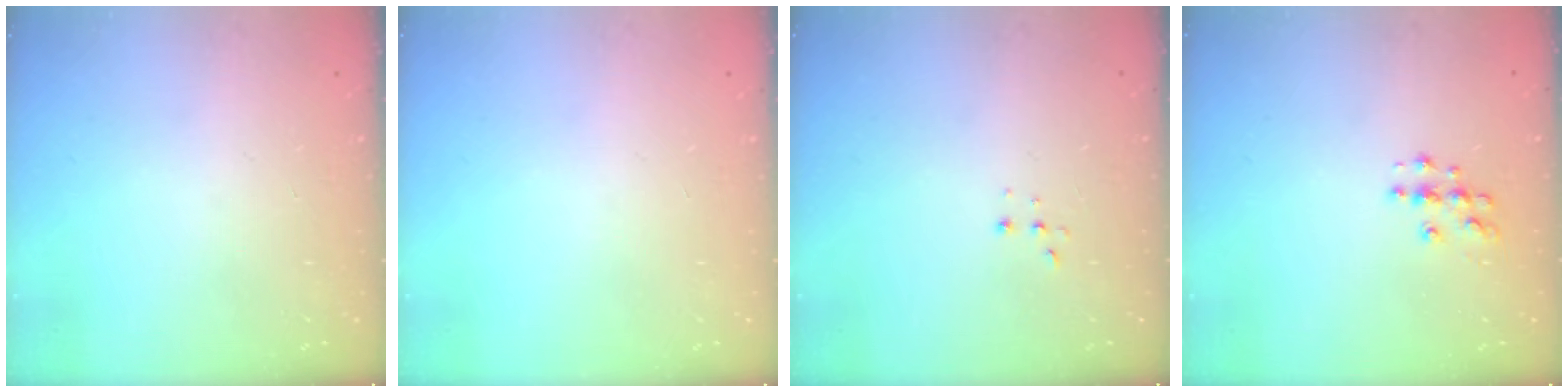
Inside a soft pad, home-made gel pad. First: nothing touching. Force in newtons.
{"total": 0.0}
{"total": 2.2, "press": 2.2, "slide": 0.5}
{"total": 5.2, "press": 5.1, "slide": 0.5}